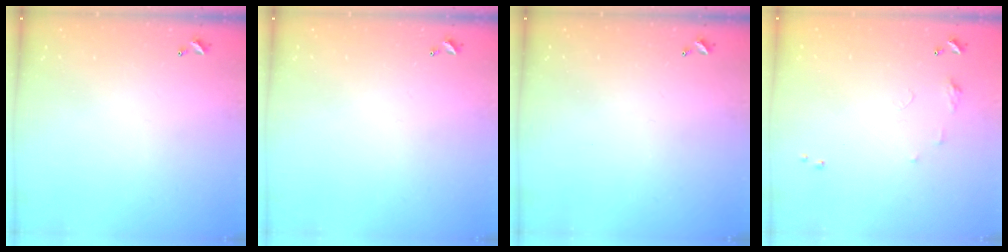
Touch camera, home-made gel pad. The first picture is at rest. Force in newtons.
{"total": 0.0}
{"total": 0.0}
{"total": 6.3, "press": 6.3, "slide": 0.7}